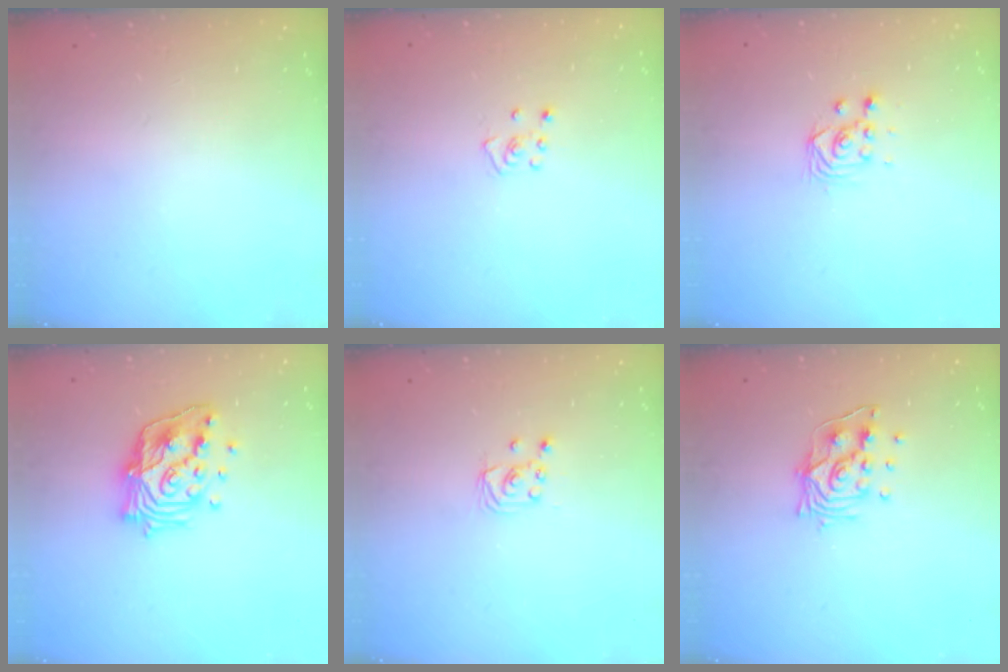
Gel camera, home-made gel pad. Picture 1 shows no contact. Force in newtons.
{"total": 4.0, "press": 4.0, "slide": 0.4}
{"total": 3.0, "press": 3.0, "slide": 0.1}
{"total": 17.5, "press": 17.2, "slide": 2.8}
{"total": 2.4, "press": 2.4, "slide": 0.2}
{"total": 11.1, "press": 11.1, "slide": 1.4}